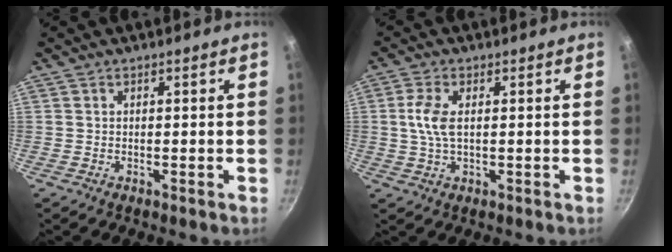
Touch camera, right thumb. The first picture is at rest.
{"total": 5.3, "force": [0.6, 2.5, 4.6], "torque": [-0.104, 0.005, 0.009]}